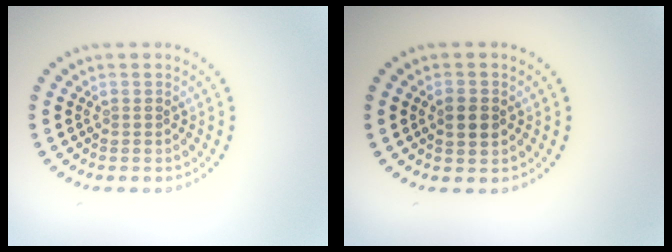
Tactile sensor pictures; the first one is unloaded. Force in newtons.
{"total": 2.3, "press": 2.3, "slide": 0.0}